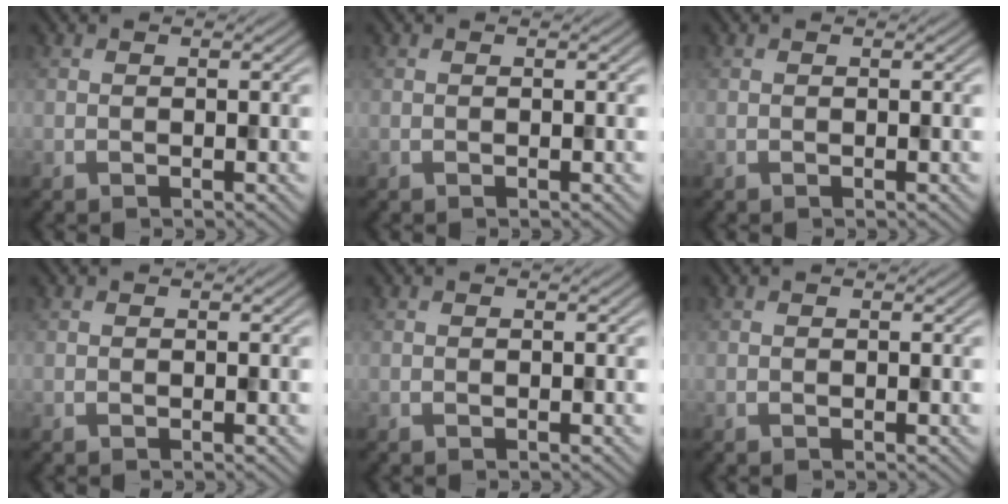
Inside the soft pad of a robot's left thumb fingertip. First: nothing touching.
{"total": 0.0}
{"total": 0.0}
{"total": 0.0}
{"total": 0.0}
{"total": 0.0}